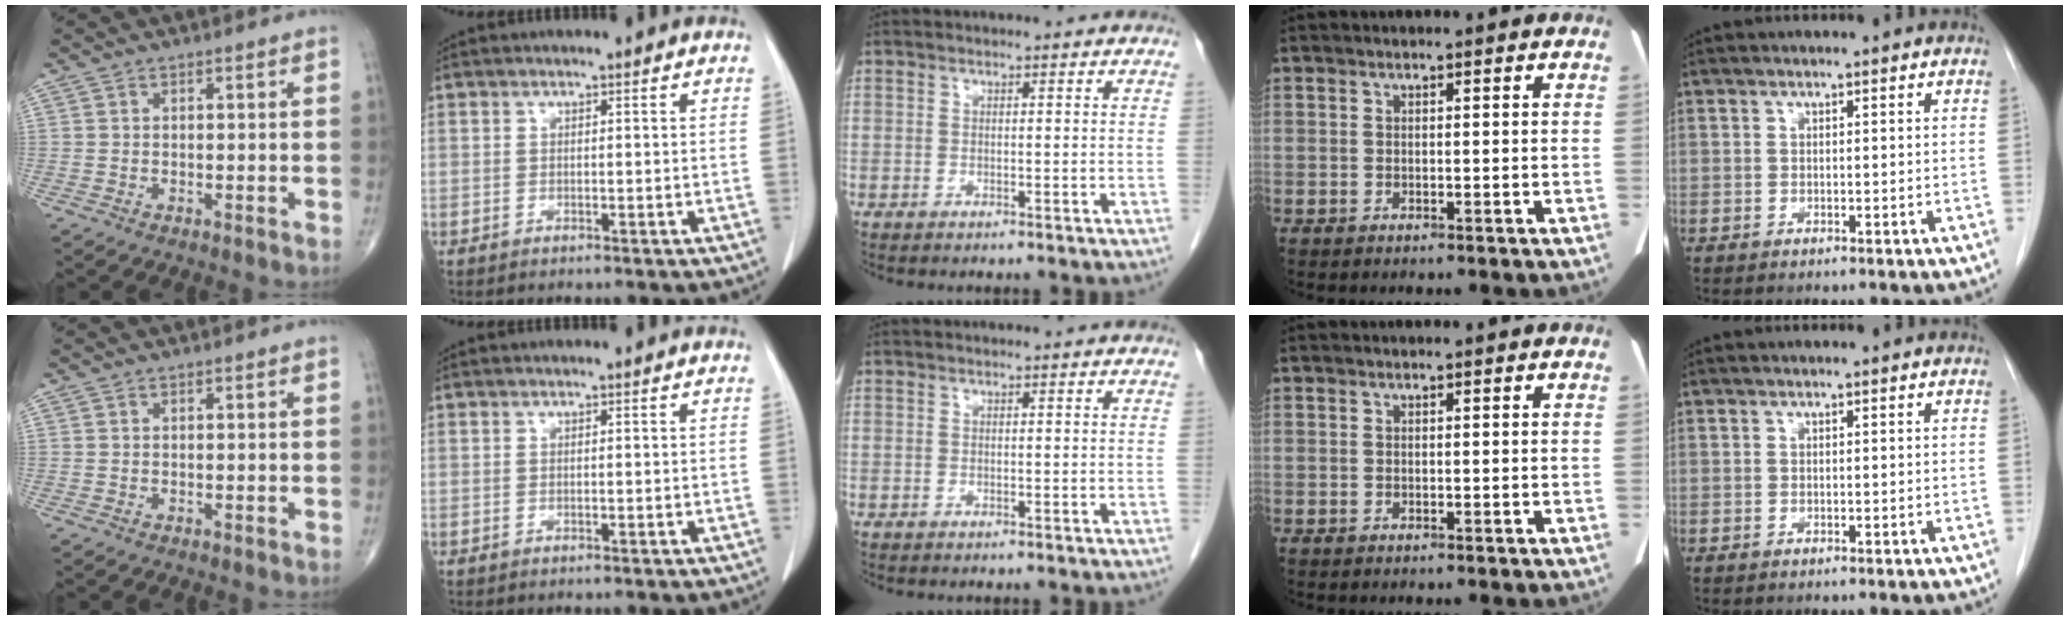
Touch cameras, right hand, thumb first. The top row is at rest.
{}